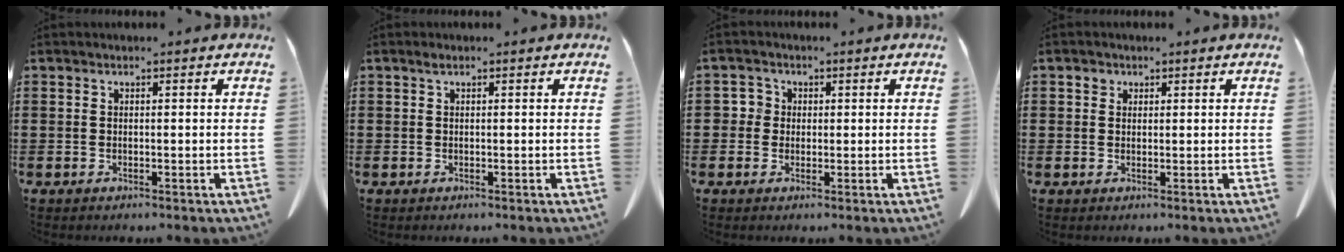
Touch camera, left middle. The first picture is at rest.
{"total": 0.7, "force": [0.4, 0.3, 0.5], "torque": [-0.012, 0.001, 0.007]}
{"total": 2.2, "force": [0.3, 2.1, 0.6], "torque": [-0.024, 0.007, 0.004]}
{"total": 1.4, "force": [0.8, 1.0, 0.3], "torque": [-0.002, -0.001, 0.015]}